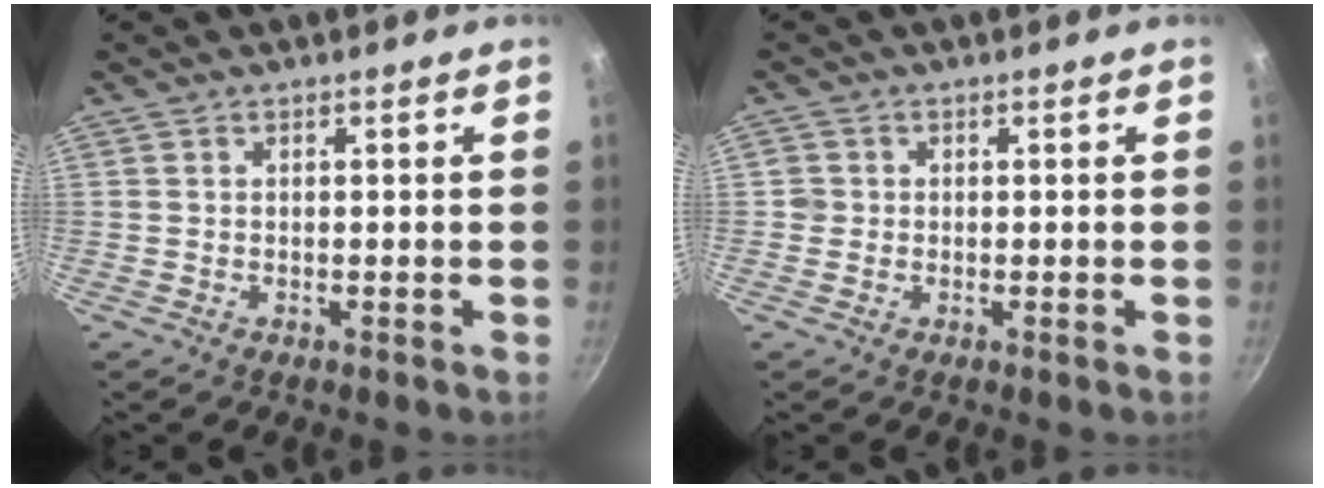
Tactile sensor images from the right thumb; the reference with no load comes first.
{"total": 1.6, "force": [0.0, 1.6, 0.2], "torque": [0.005, 0.005, -0.002]}